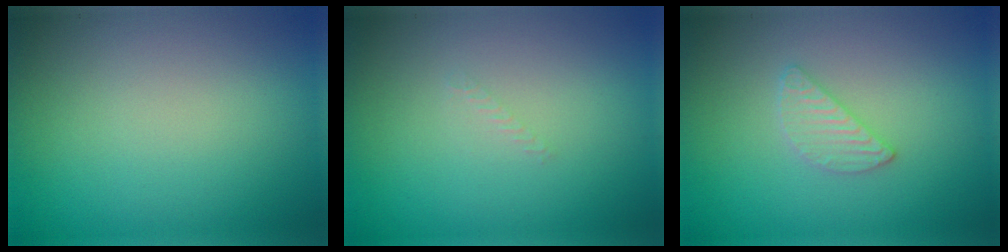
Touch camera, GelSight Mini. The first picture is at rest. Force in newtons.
{"total": 0.6, "press": 0.6, "slide": 0.1}
{"total": 1.9, "press": 1.8, "slide": 0.2}